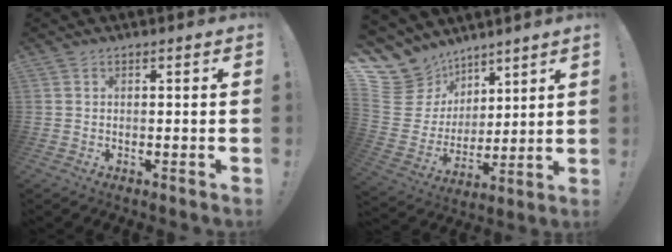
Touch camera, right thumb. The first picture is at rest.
{"total": 14.3, "force": [9.2, 10.4, 3.4], "torque": [-0.072, -0.070, 0.195]}